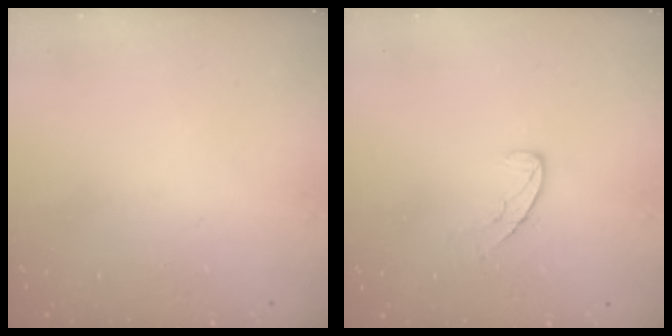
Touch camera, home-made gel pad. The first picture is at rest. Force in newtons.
{"total": 6.3, "press": 6.3, "slide": 0.6}